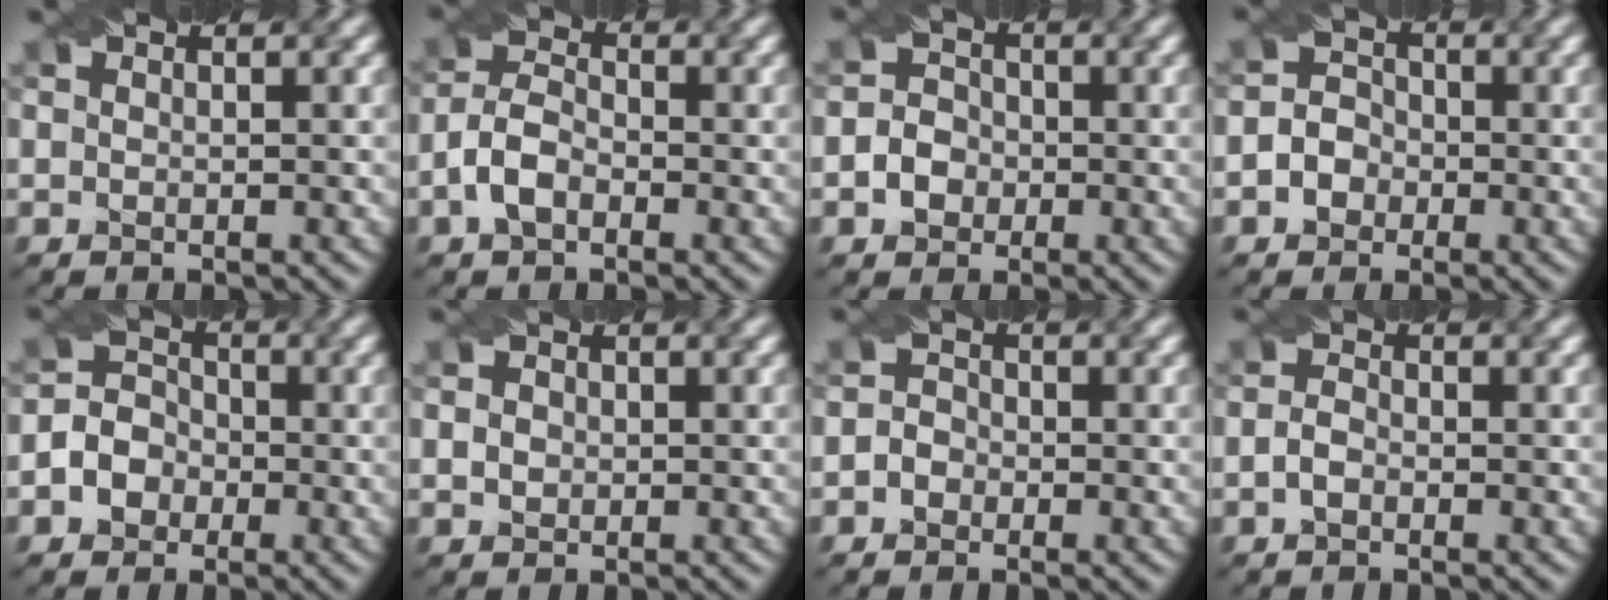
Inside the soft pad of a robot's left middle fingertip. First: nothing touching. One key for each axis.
{"total": 3.4, "fx": -1.7, "fy": 1.9, "fz": 2.2, "tx": -0.053, "ty": 0.008, "tz": -0.038}
{"total": 2.8, "fx": -1.1, "fy": 2.4, "fz": 1.1, "tx": -0.001, "ty": 0.003, "tz": -0.025}
{"total": 3.1, "fx": -1.3, "fy": 2.7, "fz": 1.1, "tx": 0.001, "ty": 0.009, "tz": -0.031}
{"total": 4.7, "fx": -1.9, "fy": 4.1, "fz": 1.6, "tx": -0.017, "ty": 0.009, "tz": -0.047}
{"total": 1.5, "fx": 0.1, "fy": 1.4, "fz": 0.7, "tx": -0.013, "ty": 0.009, "tz": 0.003}
{"total": 1.6, "fx": -0.9, "fy": 1.3, "fz": 0.4, "tx": 0.006, "ty": 0.005, "tz": -0.020}
{"total": 1.4, "fx": -0.8, "fy": 0.7, "fz": 0.8, "tx": -0.023, "ty": 0.003, "tz": -0.017}